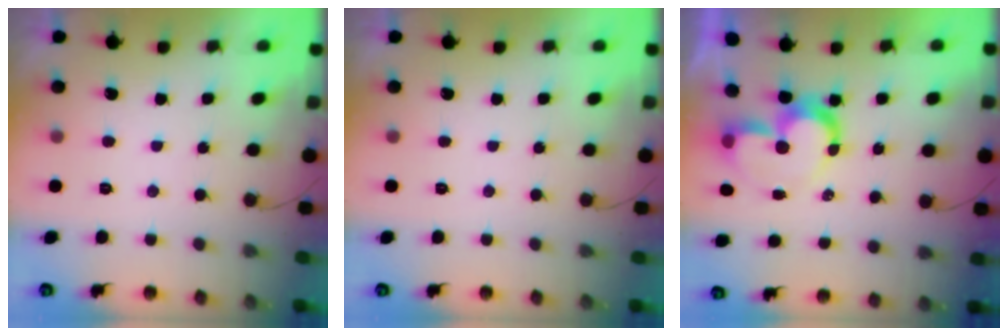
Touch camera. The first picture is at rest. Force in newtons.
{"total": 0.0}
{"total": 9.3, "press": 9.3, "slide": 0.9}